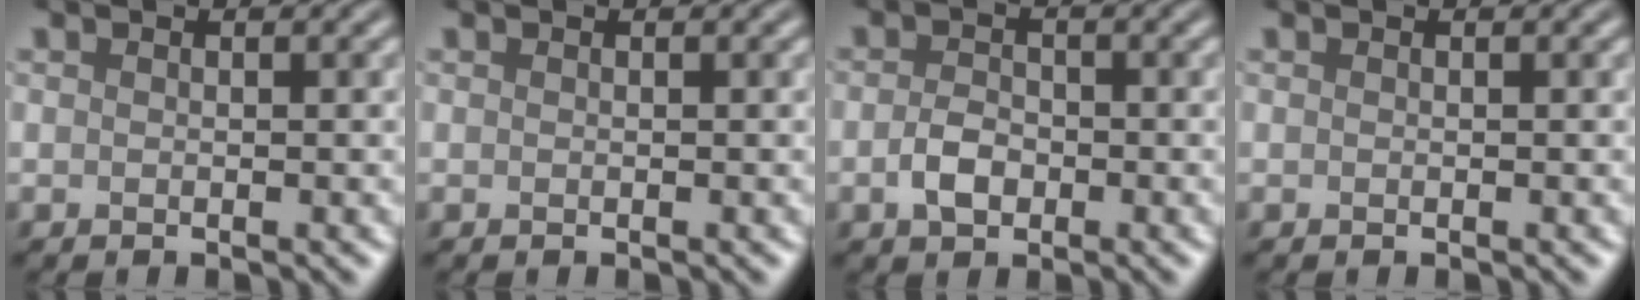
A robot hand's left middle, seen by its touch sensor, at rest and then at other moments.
{"total": 0.0}
{"total": 2.4, "force": [-0.7, 1.6, 1.6], "torque": [-0.033, 0.000, -0.018]}
{"total": 0.0}